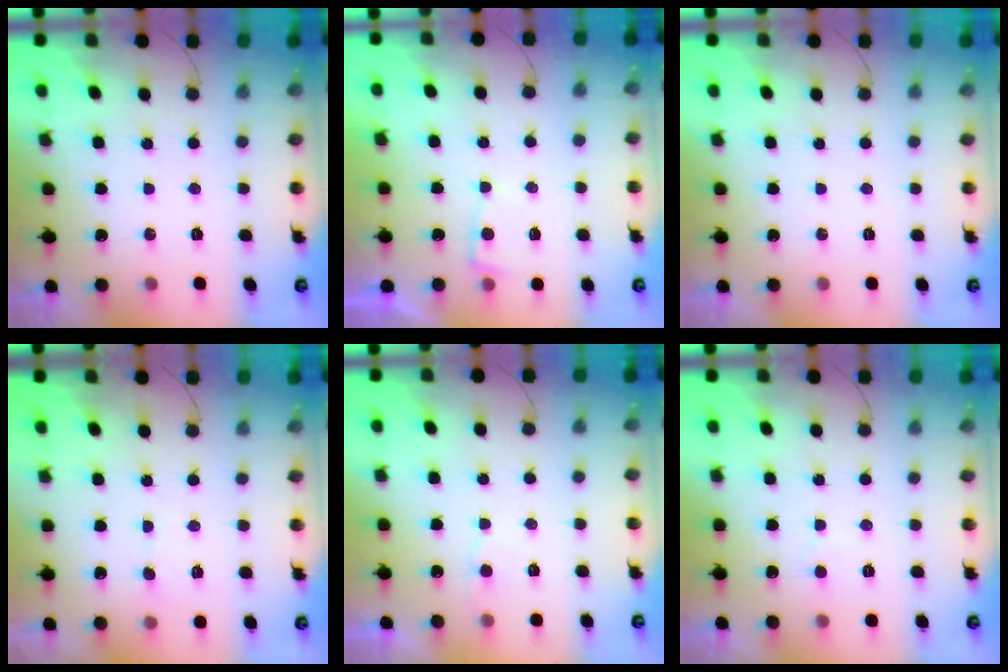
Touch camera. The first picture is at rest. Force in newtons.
{"total": 2.7, "press": 2.7, "slide": 0.4}
{"total": 0.0}
{"total": 3.9, "press": 3.9, "slide": 0.4}
{"total": 4.7, "press": 4.7, "slide": 0.6}
{"total": 2.7, "press": 2.7, "slide": 0.2}